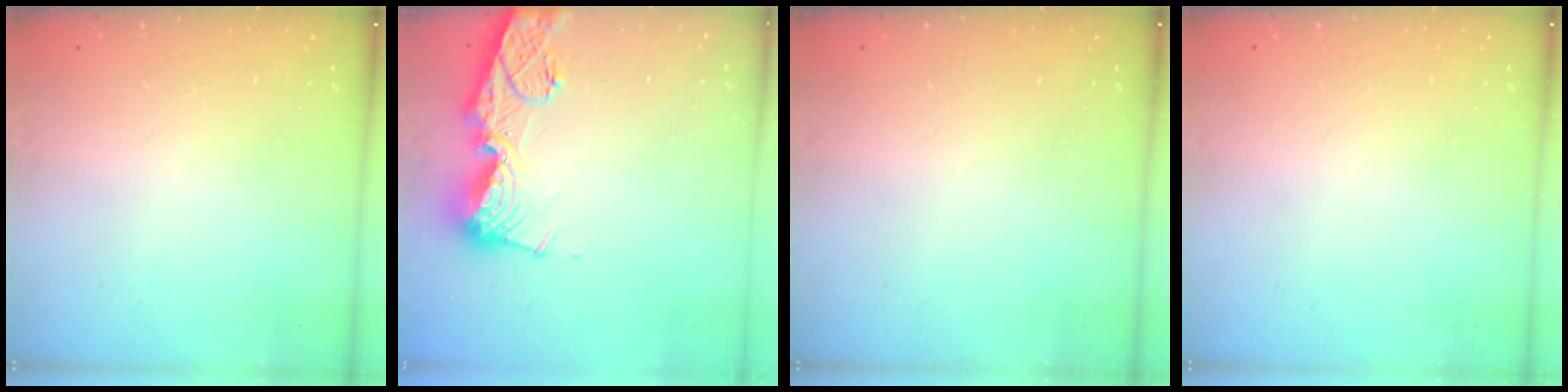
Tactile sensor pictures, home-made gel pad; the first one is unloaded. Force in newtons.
{"total": 16.1, "press": 16.0, "slide": 1.6}
{"total": 0.0}
{"total": 0.0}